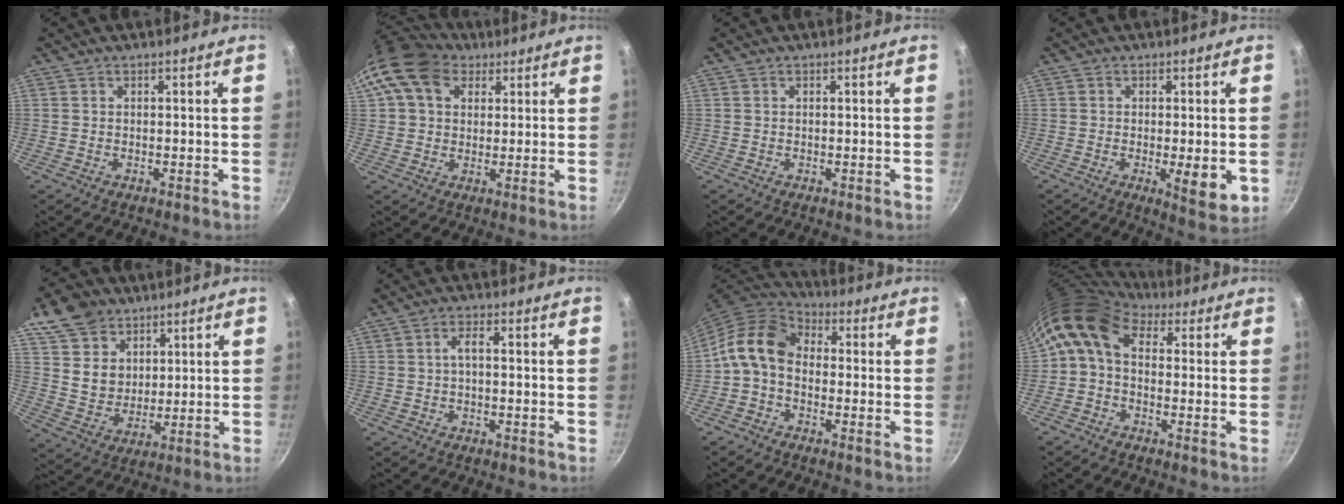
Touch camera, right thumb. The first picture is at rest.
{"total": 12.4, "force": [5.6, 9.0, 6.4], "torque": [-0.103, 0.006, 0.090]}
{"total": 0.0}
{"total": 6.9, "force": [-1.2, 1.9, 6.5], "torque": [-0.086, -0.015, -0.012]}
{"total": 13.1, "force": [7.2, 9.6, 5.3], "torque": [-0.063, -0.025, 0.136]}
{"total": 2.2, "force": [-0.3, 0.7, 2.0], "torque": [-0.046, 0.016, -0.007]}
{"total": 9.6, "force": [-1.2, 6.9, 6.6], "torque": [-0.114, 0.039, -0.044]}
{"total": 8.8, "force": [1.9, 6.0, 6.2], "torque": [-0.113, 0.025, 0.013]}